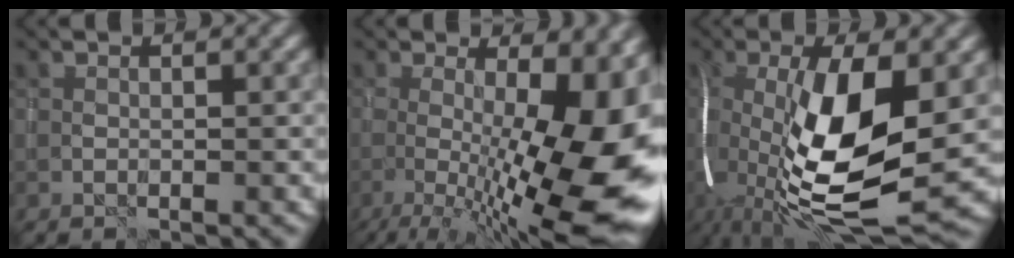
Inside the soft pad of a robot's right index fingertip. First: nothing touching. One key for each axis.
{"total": 18.1, "fx": -1.9, "fy": 6.4, "fz": 16.8, "tx": -0.198, "ty": -0.014, "tz": -0.011}
{"total": 14.0, "fx": -1.9, "fy": 5.0, "fz": 12.9, "tx": -0.258, "ty": -0.018, "tz": -0.037}